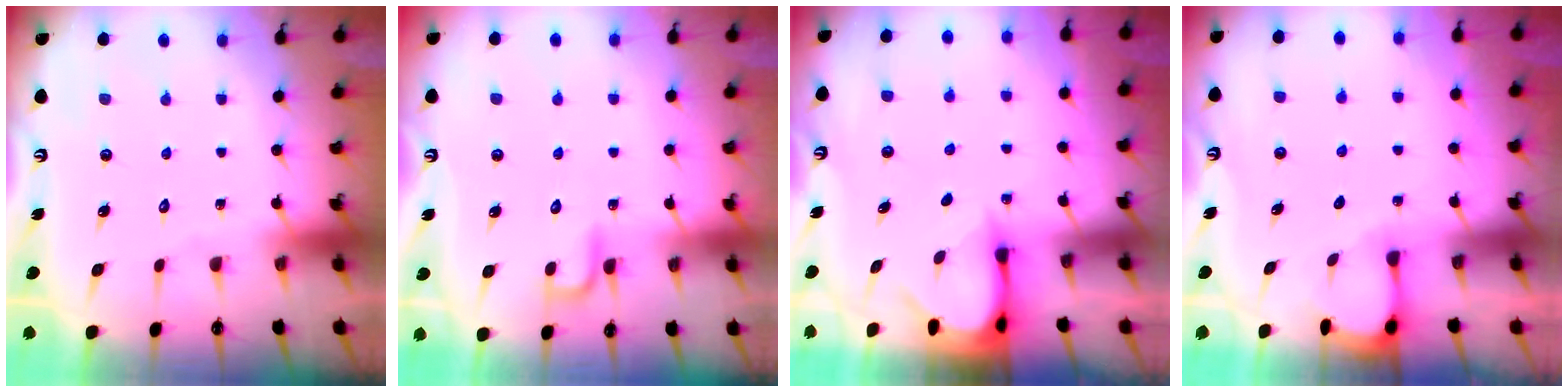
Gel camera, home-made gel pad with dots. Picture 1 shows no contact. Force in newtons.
{"total": 4.0, "press": 3.9, "slide": 0.6}
{"total": 3.8, "press": 3.8, "slide": 0.3}
{"total": 2.3, "press": 2.3, "slide": 0.3}